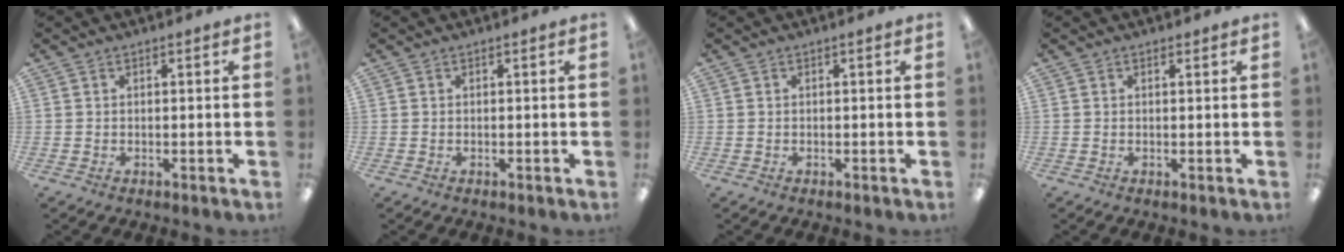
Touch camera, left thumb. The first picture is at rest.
{"total": 0.0}
{"total": 0.0}
{"total": 0.7, "force": [0.6, 0.4, 0.2], "torque": [0.005, -0.002, 0.009]}